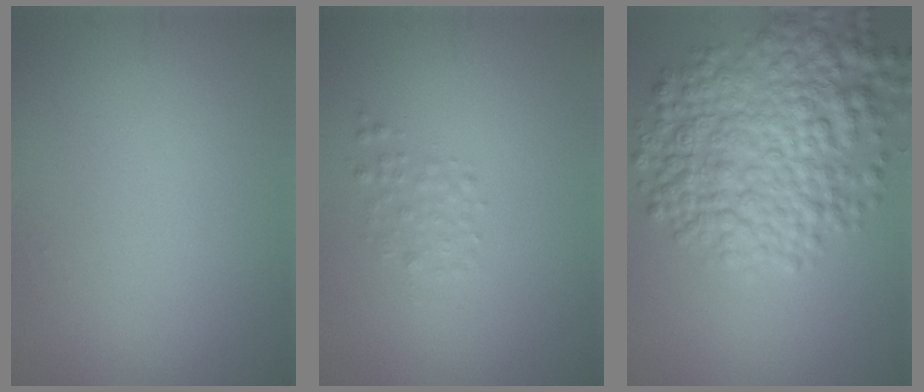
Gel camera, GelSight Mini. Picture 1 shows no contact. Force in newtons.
{"total": 1.4, "press": 1.4, "slide": 0.1}
{"total": 9.0, "press": 9.0, "slide": 0.3}